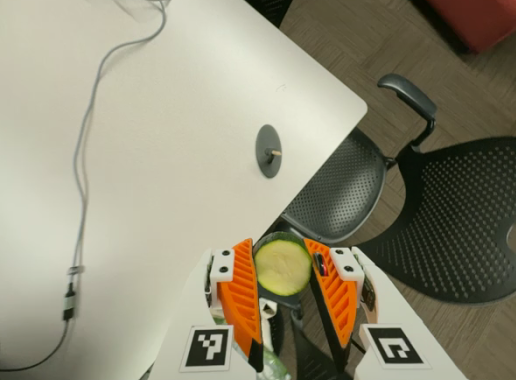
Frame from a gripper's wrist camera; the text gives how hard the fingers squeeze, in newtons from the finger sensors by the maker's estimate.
{"total": 11.1, "left": 10.9, "right": 11.2}